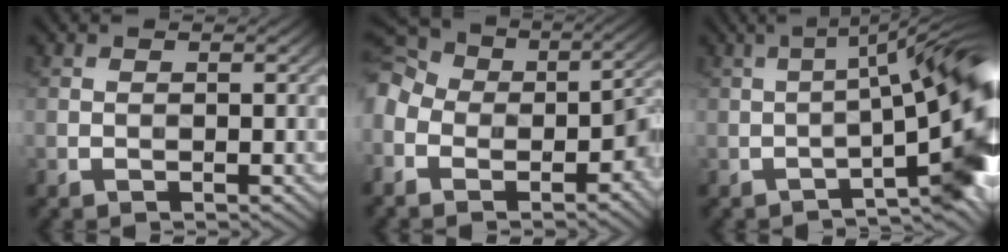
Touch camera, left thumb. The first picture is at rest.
{"total": 14.5, "force": [-5.1, 10.8, 8.2], "torque": [-0.206, -0.023, -0.086]}
{"total": 10.8, "force": [-3.0, 1.9, 10.2], "torque": [-0.130, 0.023, -0.052]}